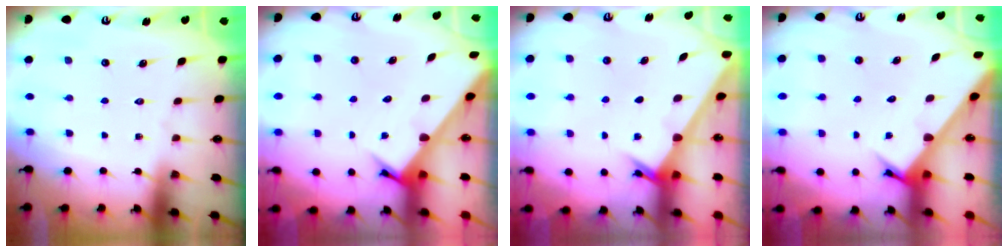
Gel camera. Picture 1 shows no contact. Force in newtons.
{"total": 3.6, "press": 3.6, "slide": 0.2}
{"total": 2.4, "press": 2.4, "slide": 0.3}
{"total": 3.4, "press": 3.4, "slide": 0.2}